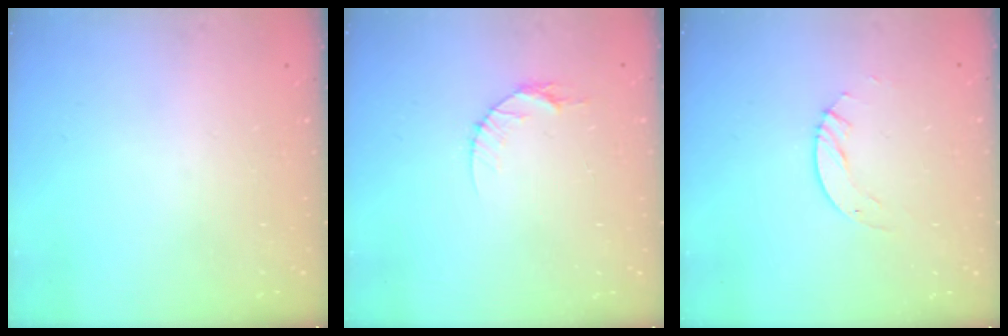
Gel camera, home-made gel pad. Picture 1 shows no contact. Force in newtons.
{"total": 5.3, "press": 5.2, "slide": 0.5}
{"total": 4.5, "press": 4.5, "slide": 0.4}